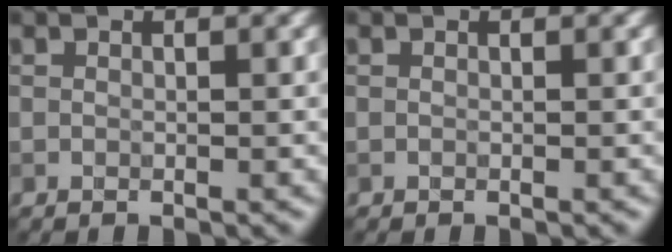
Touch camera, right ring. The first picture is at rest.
{"total": 0.0}